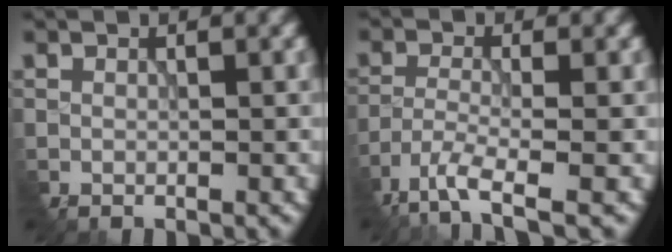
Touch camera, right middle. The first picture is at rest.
{"total": 5.1, "force": [-4.0, 1.0, 3.0], "torque": [-0.067, -0.010, -0.080]}